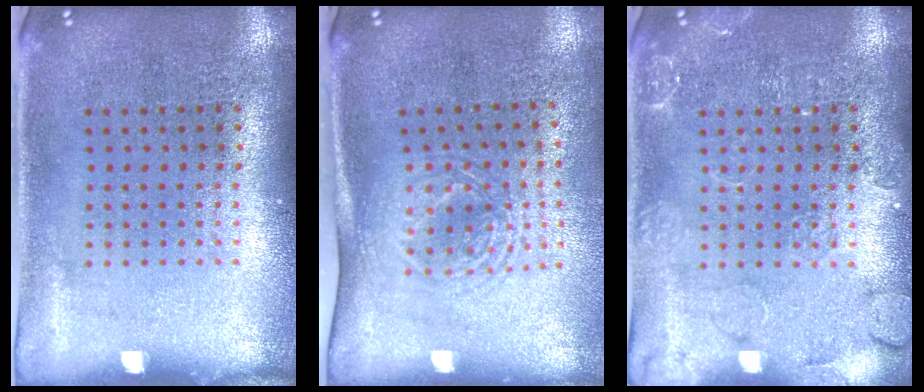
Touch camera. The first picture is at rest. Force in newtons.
{"total": 1.7, "press": 1.3, "slide": 1.1}
{"total": 2.5, "press": 2.5, "slide": 0.4}